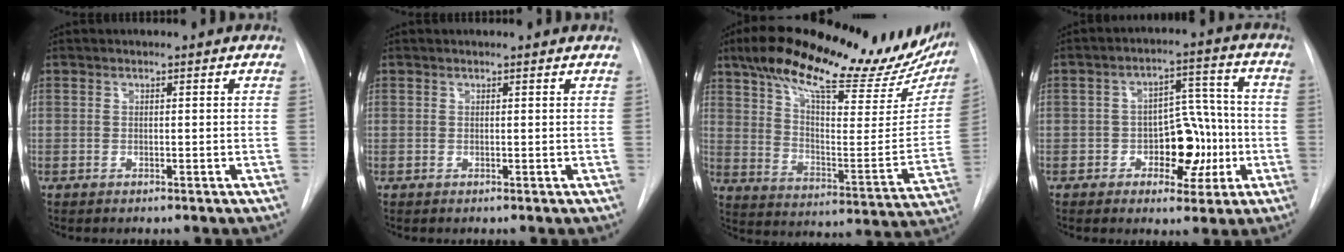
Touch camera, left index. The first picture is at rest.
{"total": 1.2, "force": [1.2, 0.1, 0.1], "torque": [-0.009, 0.006, 0.010]}
{"total": 29.7, "force": [22.8, 7.9, 17.4], "torque": [-0.268, -0.011, 0.305]}
{"total": 9.0, "force": [-2.6, 5.3, 6.8], "torque": [-0.089, 0.024, -0.035]}